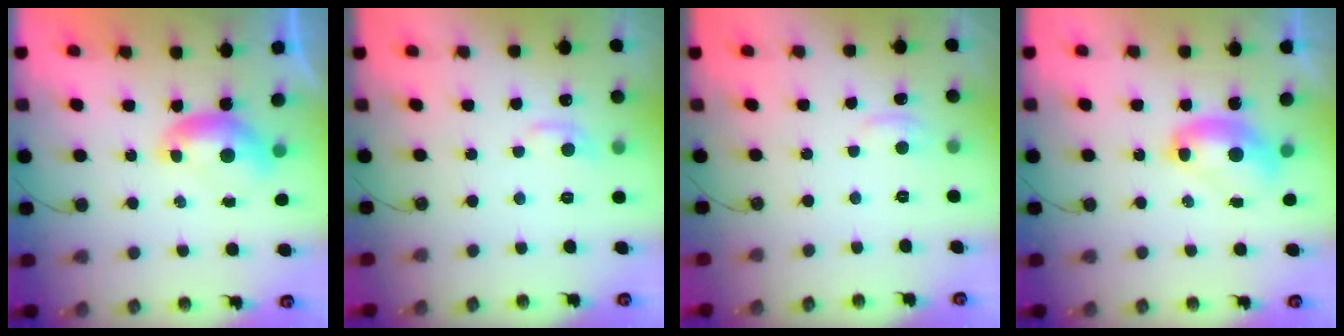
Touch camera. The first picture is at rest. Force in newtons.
{"total": 0.8, "press": 0.1, "slide": 0.8}
{"total": 1.4, "press": 1.3, "slide": 0.7}
{"total": 2.8, "press": 2.8, "slide": 0.1}